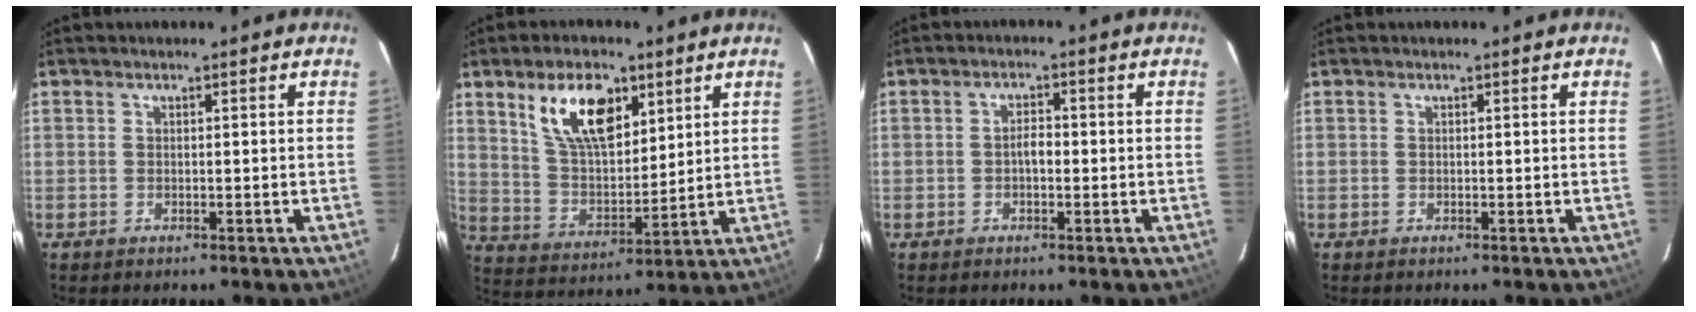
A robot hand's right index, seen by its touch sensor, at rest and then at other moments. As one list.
[{"total": 13.8, "force": [7.3, 6.7, 9.6], "torque": [-0.166, 0.012, 0.144]}, {"total": 2.1, "force": [-0.5, 1.1, 1.7], "torque": [-0.032, 0.008, -0.010]}, {"total": 0.0}]